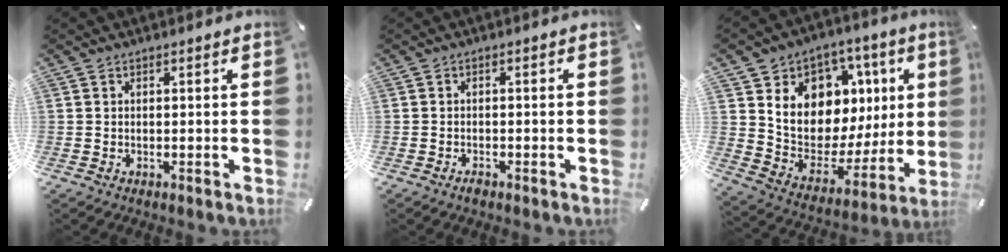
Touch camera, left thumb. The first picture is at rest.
{"total": 1.3, "force": [-1.0, 0.5, 0.7], "torque": [-0.015, 0.003, -0.020]}
{"total": 11.6, "force": [4.0, 9.7, 5.1], "torque": [-0.072, -0.054, 0.077]}